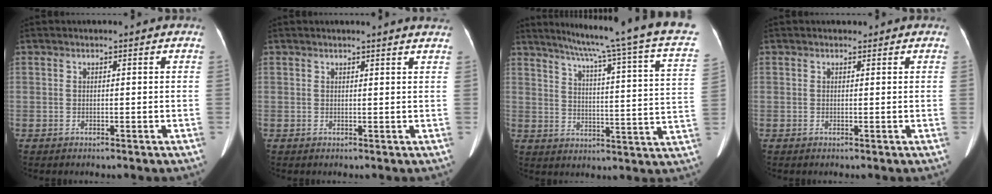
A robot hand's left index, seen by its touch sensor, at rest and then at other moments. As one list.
[{"total": 3.8, "force": [3.6, -0.4, 1.2], "torque": [-0.016, -0.001, 0.023]}, {"total": 24.1, "force": [19.3, -0.8, 14.5], "torque": [-0.216, -0.047, 0.231]}, {"total": 0.6, "force": [0.4, 0.5, 0.0], "torque": [-0.001, 0.001, 0.004]}]